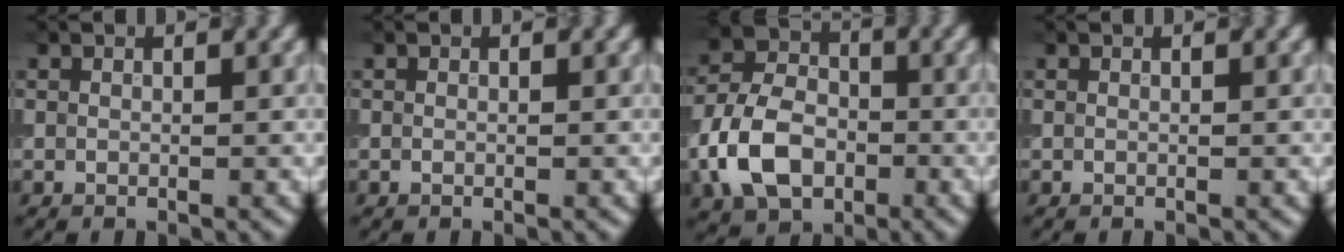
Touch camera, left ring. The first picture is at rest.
{"total": 0.0}
{"total": 7.7, "force": [-2.6, 5.3, 4.9], "torque": [-0.099, 0.004, -0.058]}
{"total": 0.0}